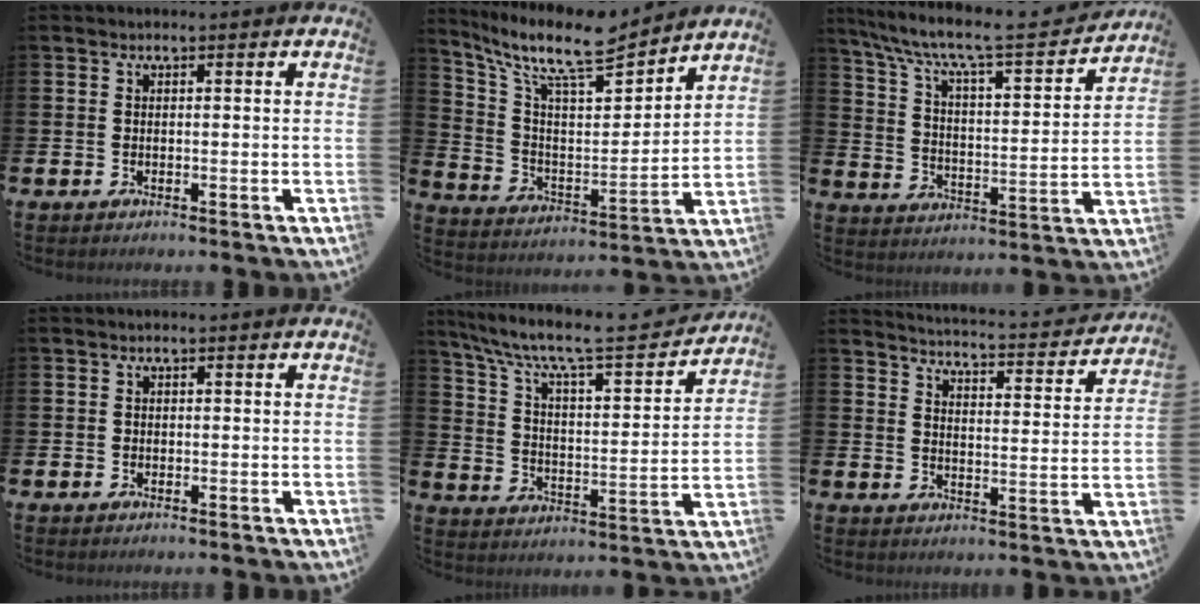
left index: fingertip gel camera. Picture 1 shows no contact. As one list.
[{"total": 11.0, "force": [9.4, 2.5, 5.2], "torque": [-0.123, -0.066, 0.159]}, {"total": 8.3, "force": [7.2, 1.6, 3.9], "torque": [-0.105, -0.054, 0.115]}, {"total": 0.5, "force": [-0.1, 0.5, 0.1], "torque": [-0.005, 0.006, -0.002]}, {"total": 8.9, "force": [7.7, 1.7, 4.2], "torque": [-0.105, -0.060, 0.122]}, {"total": 4.0, "force": [3.9, 0.1, 0.8], "torque": [-0.022, -0.042, 0.059]}]